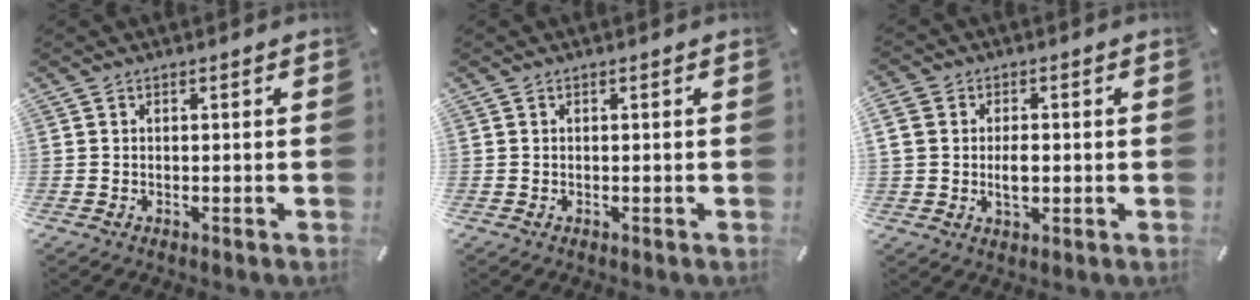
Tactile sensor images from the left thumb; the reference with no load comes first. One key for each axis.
{"total": 0.0}
{"total": 5.4, "fx": -0.1, "fy": 4.1, "fz": 3.5, "tx": -0.067, "ty": -0.005, "tz": -0.006}